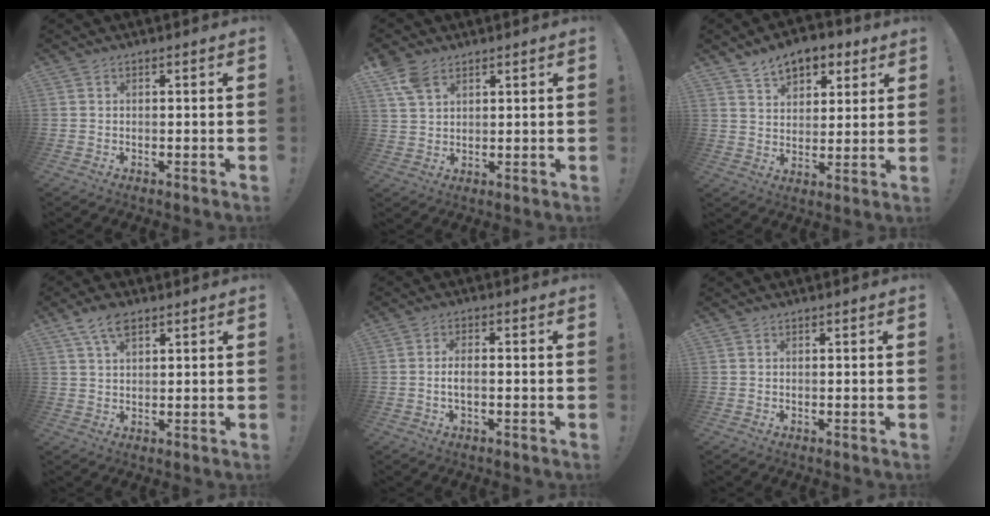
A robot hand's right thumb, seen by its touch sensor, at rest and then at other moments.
{"total": 6.5, "force": [4.1, 3.8, 3.4], "torque": [-0.066, -0.010, 0.080]}
{"total": 9.6, "force": [6.3, 5.8, 4.1], "torque": [-0.066, -0.031, 0.120]}
{"total": 6.3, "force": [3.8, 2.9, 4.2], "torque": [-0.081, -0.008, 0.070]}
{"total": 3.2, "force": [-0.6, 1.1, 2.9], "torque": [-0.065, 0.006, -0.012]}
{"total": 0.0}